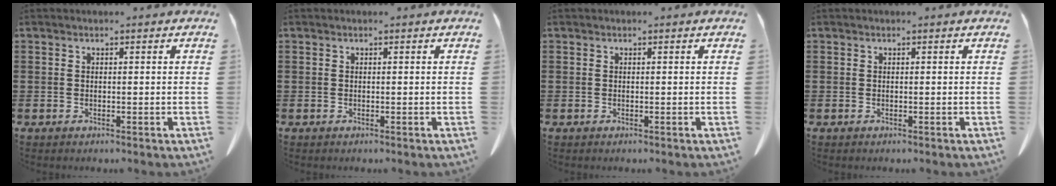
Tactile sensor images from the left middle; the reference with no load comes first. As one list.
[{"total": 0.0}, {"total": 0.0}, {"total": 0.0}]